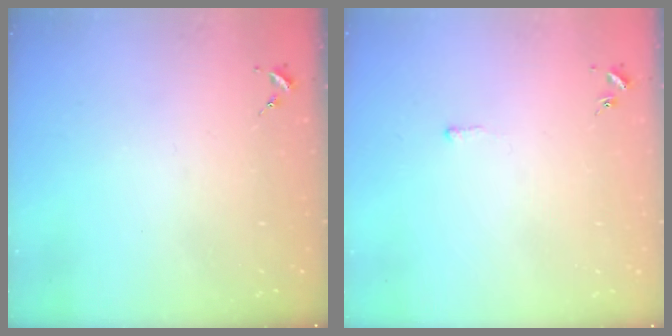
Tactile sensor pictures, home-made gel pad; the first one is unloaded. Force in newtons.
{"total": 2.7, "press": 2.7, "slide": 0.5}